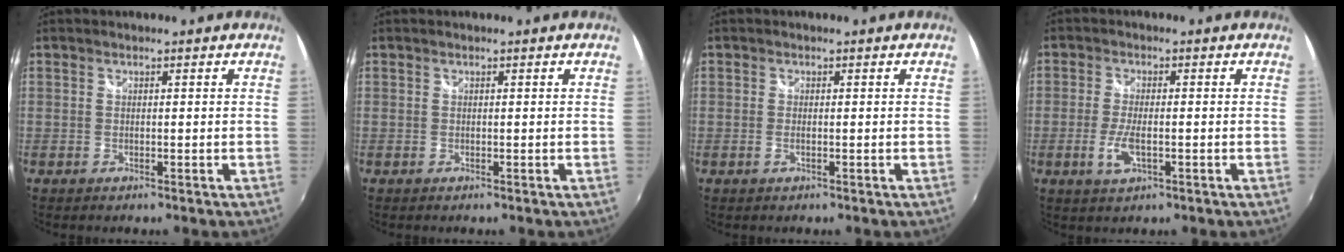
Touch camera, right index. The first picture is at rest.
{"total": 0.0}
{"total": 1.1, "force": [-0.4, 0.3, 1.0], "torque": [-0.022, -0.002, -0.009]}
{"total": 4.9, "force": [-1.6, 1.6, 4.3], "torque": [-0.096, -0.007, -0.033]}